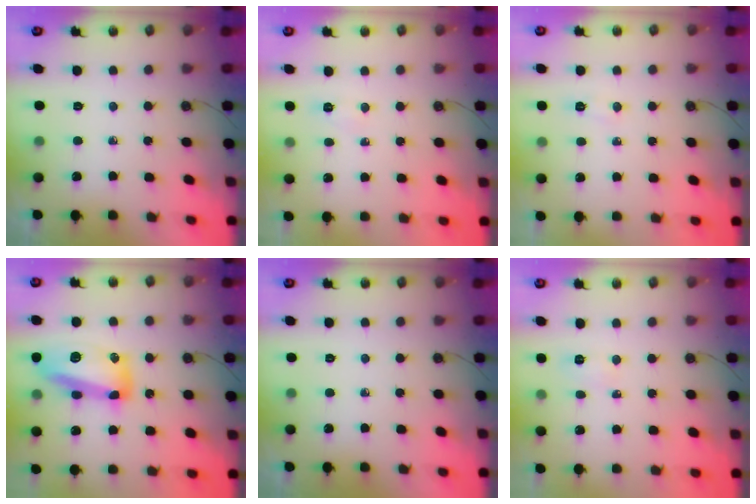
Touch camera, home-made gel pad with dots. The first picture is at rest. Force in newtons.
{"total": 3.9, "press": 3.6, "slide": 1.5}
{"total": 4.6, "press": 4.5, "slide": 0.8}
{"total": 15.6, "press": 15.5, "slide": 1.3}
{"total": 0.0}
{"total": 3.4, "press": 3.2, "slide": 0.9}